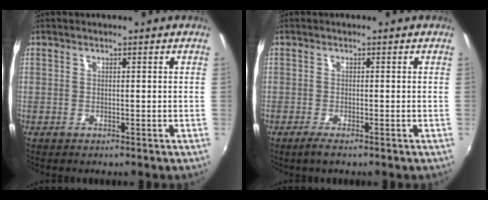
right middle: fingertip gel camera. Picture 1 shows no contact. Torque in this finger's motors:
{"motor_torque": [0.59, -0.65, 0.20, 0.05]}